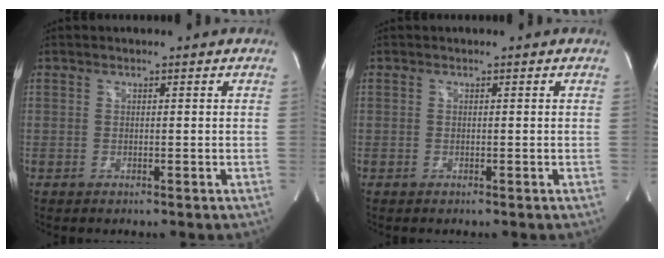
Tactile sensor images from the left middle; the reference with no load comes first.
{"total": 0.0}